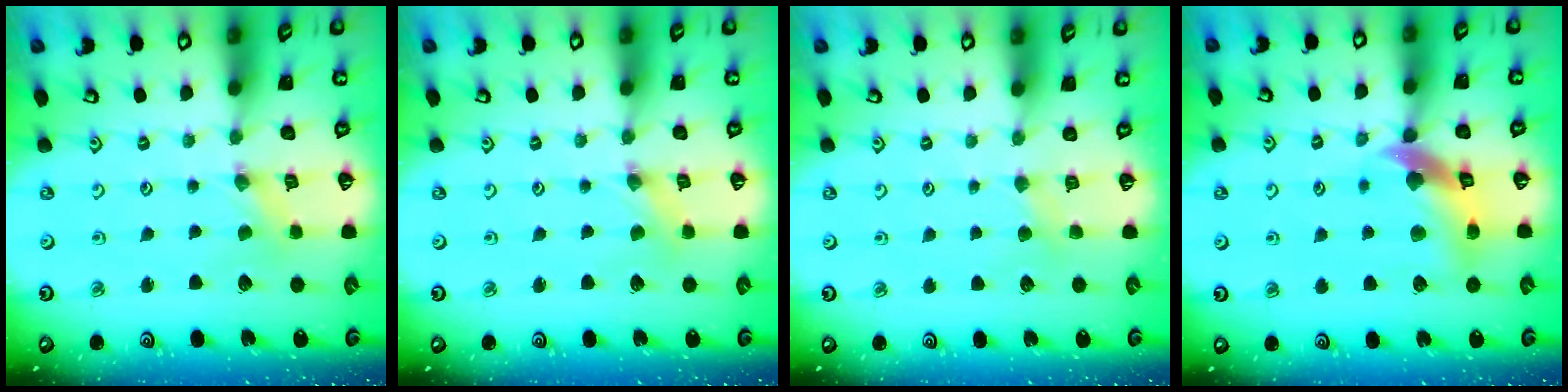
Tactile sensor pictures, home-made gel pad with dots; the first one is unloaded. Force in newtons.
{"total": 0.8, "press": 0.8, "slide": 0.2}
{"total": 2.8, "press": 2.8, "slide": 0.5}
{"total": 12.2, "press": 12.1, "slide": 1.9}